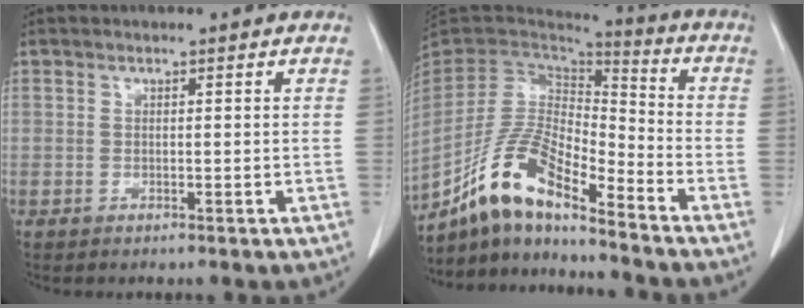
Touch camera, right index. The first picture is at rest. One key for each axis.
{"total": 13.9, "fx": -10.7, "fy": 2.8, "fz": 8.4, "tx": -0.170, "ty": 0.010, "tz": -0.201}